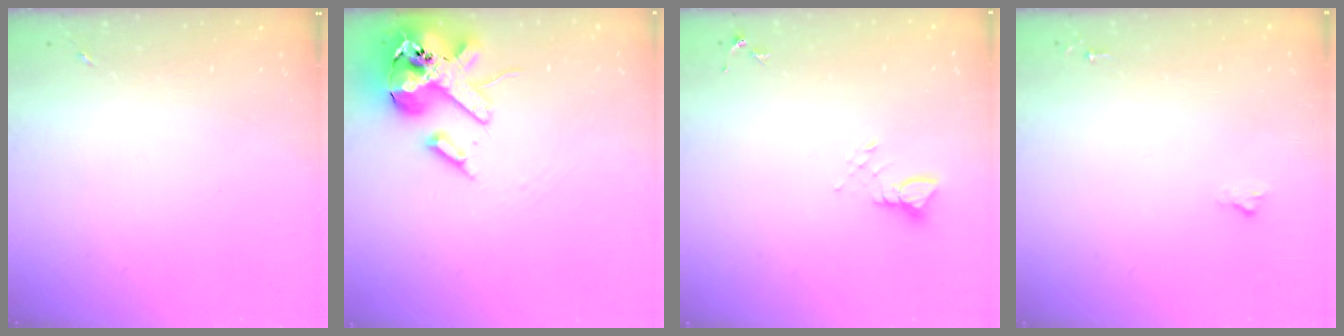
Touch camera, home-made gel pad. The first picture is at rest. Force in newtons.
{"total": 17.7, "press": 17.4, "slide": 2.9}
{"total": 3.9, "press": 3.9, "slide": 0.2}
{"total": 1.6, "press": 1.6, "slide": 0.2}